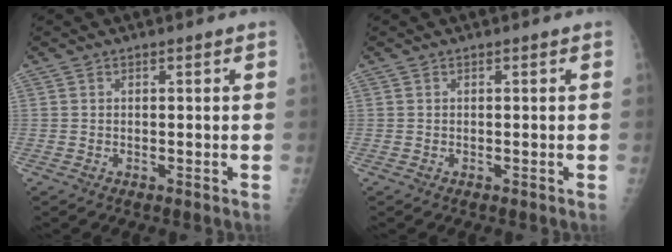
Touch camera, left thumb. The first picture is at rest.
{"total": 0.0}